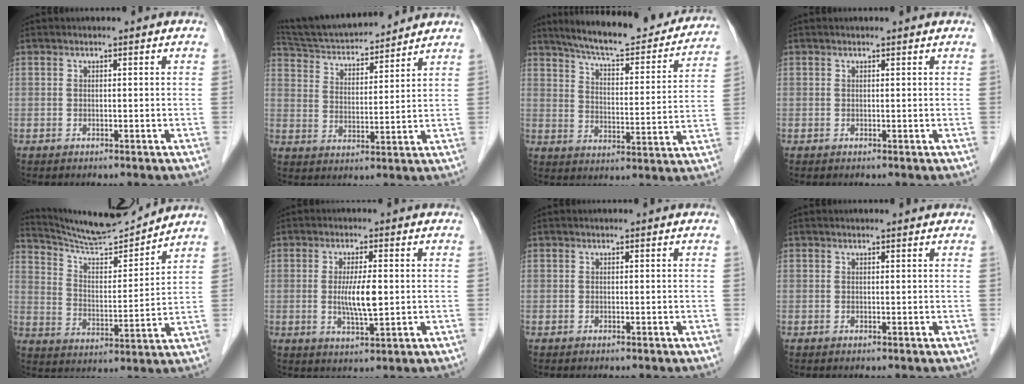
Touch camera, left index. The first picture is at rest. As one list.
[{"total": 15.6, "force": [14.5, 2.7, 5.1], "torque": [-0.090, 0.025, 0.242]}, {"total": 21.5, "force": [19.4, 3.6, 8.7], "torque": [-0.123, -0.023, 0.252]}, {"total": 0.9, "force": [0.9, 0.2, 0.1], "torque": [-0.011, 0.006, 0.009]}, {"total": 13.0, "force": [12.7, 0.2, 3.1], "torque": [-0.061, -0.004, 0.215]}, {"total": 5.3, "force": [-0.2, 0.8, 5.2], "torque": [-0.101, -0.013, -0.004]}, {"total": 0.0}, {"total": 1.3, "force": [1.3, 0.3, 0.2], "torque": [-0.011, 0.007, 0.012]}]